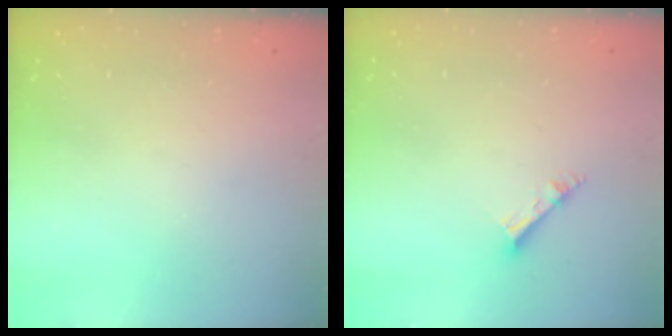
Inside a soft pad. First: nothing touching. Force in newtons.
{"total": 3.8, "press": 3.8, "slide": 0.6}